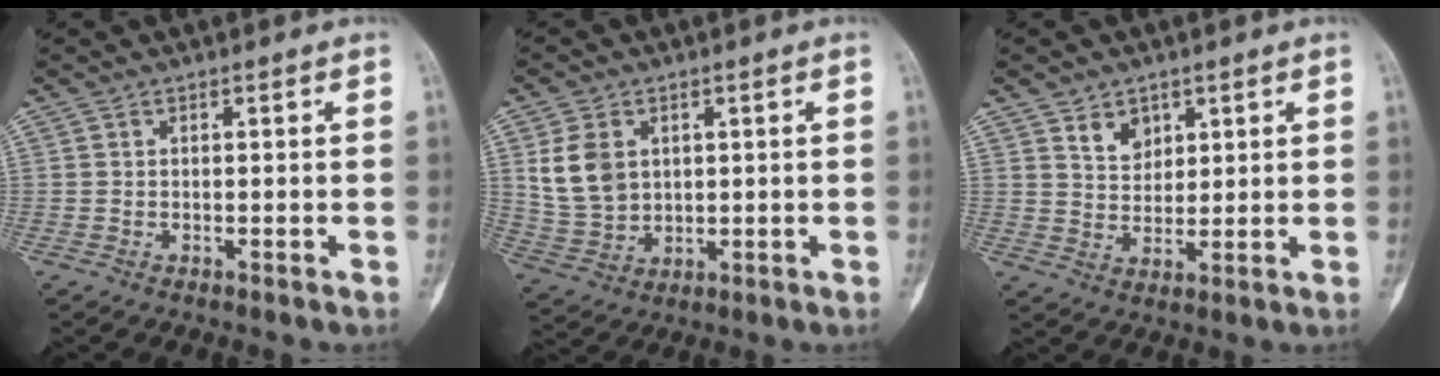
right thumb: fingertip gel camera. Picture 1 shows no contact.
{"total": 9.1, "force": [2.6, 6.8, 5.4], "torque": [-0.094, -0.008, 0.065]}
{"total": 5.0, "force": [2.9, 3.5, 2.1], "torque": [-0.012, -0.023, 0.058]}